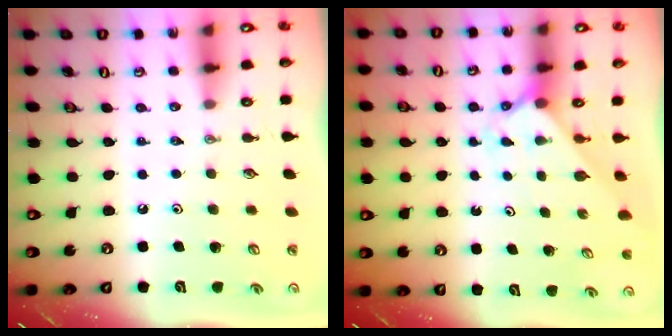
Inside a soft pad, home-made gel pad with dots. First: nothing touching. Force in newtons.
{"total": 2.1, "press": 2.1, "slide": 0.2}